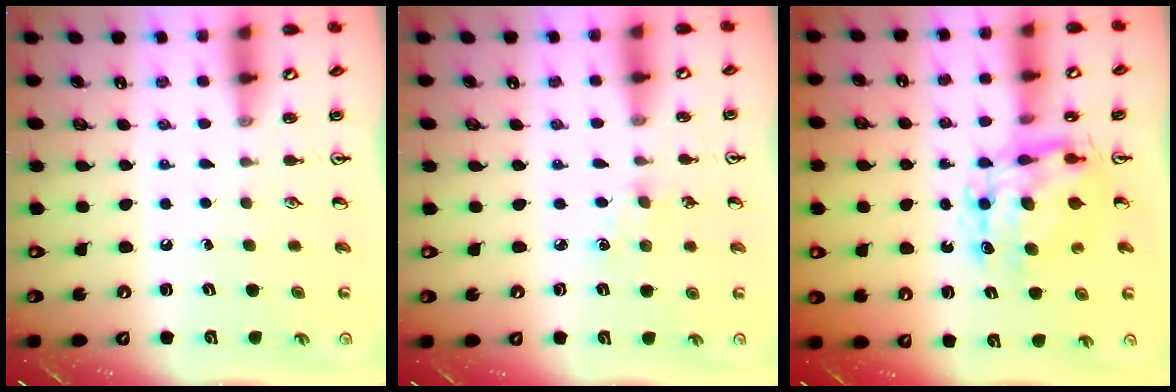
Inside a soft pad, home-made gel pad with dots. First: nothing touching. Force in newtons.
{"total": 3.3, "press": 3.2, "slide": 0.4}
{"total": 9.0, "press": 8.9, "slide": 0.9}